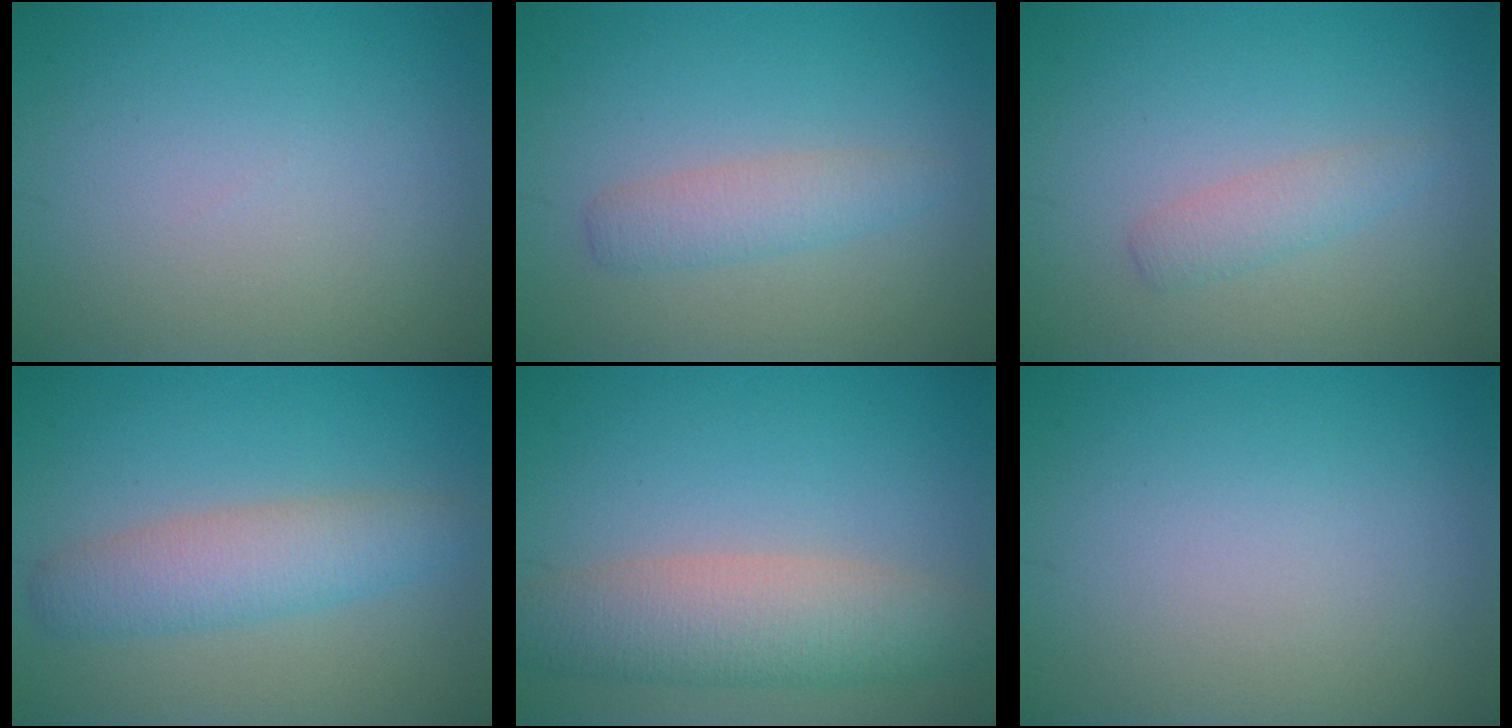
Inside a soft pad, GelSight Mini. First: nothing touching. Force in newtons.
{"total": 2.3, "press": 2.3, "slide": 0.0}
{"total": 1.7, "press": 1.7, "slide": 0.1}
{"total": 4.1, "press": 4.1, "slide": 0.2}
{"total": 5.8, "press": 5.8, "slide": 0.5}
{"total": 0.0}